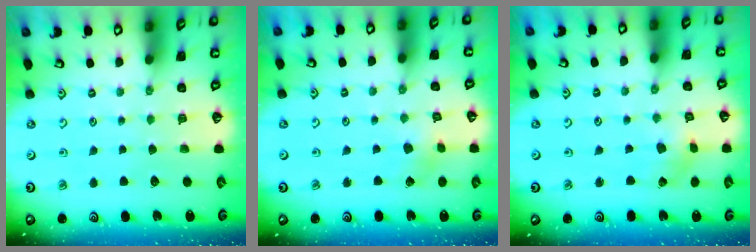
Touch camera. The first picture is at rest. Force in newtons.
{"total": 2.7, "press": 2.6, "slide": 0.7}
{"total": 2.6, "press": 2.6, "slide": 0.4}